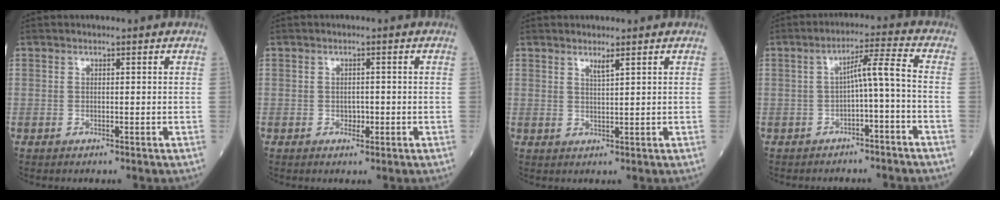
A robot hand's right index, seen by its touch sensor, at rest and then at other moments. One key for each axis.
{"total": 1.5, "fx": -0.4, "fy": 1.0, "fz": 1.0, "tx": -0.011, "ty": 0.002, "tz": -0.002}
{"total": 1.6, "fx": 1.2, "fy": -0.1, "fz": 1.1, "tx": -0.022, "ty": -0.007, "tz": 0.023}
{"total": 5.0, "fx": -1.5, "fy": 0.0, "fz": 4.8, "tx": -0.077, "ty": 0.023, "tz": -0.021}